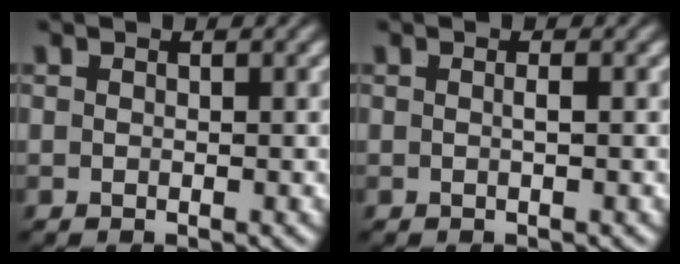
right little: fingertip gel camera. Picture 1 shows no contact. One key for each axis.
{"total": 0.8, "fx": -0.4, "fy": -0.3, "fz": 0.6, "tx": -0.012, "ty": -0.003, "tz": -0.004}